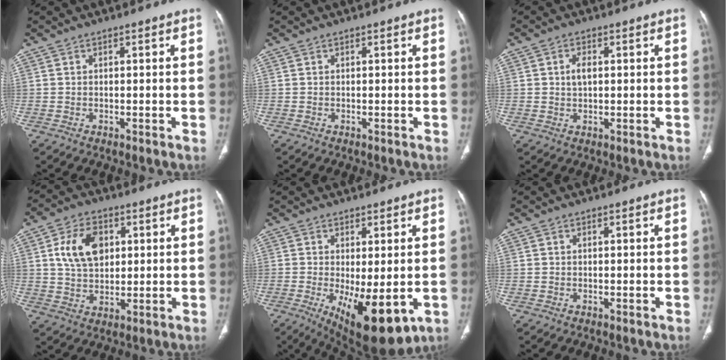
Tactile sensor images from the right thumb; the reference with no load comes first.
{"total": 0.0}
{"total": 3.0, "force": [0.5, 1.9, 2.2], "torque": [-0.039, 0.002, 0.010]}
{"total": 10.6, "force": [2.8, 7.2, 7.3], "torque": [-0.111, -0.004, 0.053]}
{"total": 12.8, "force": [-3.3, 4.9, 11.4], "torque": [-0.170, -0.024, -0.031]}
{"total": 0.0}